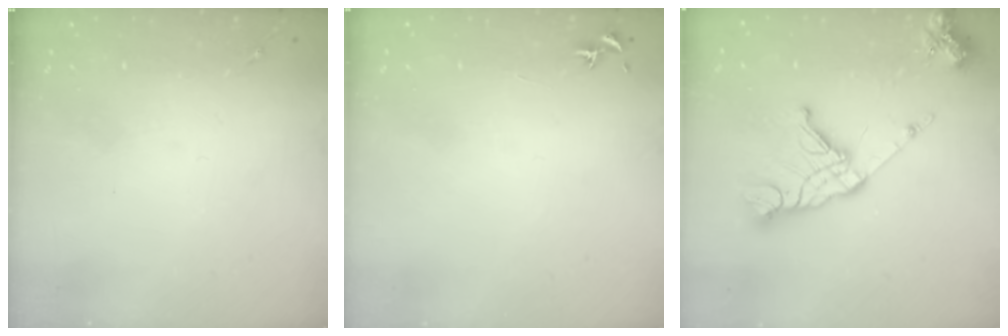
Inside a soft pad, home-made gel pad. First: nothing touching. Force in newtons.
{"total": 0.7, "press": 0.7, "slide": 0.3}
{"total": 18.6, "press": 18.5, "slide": 2.1}